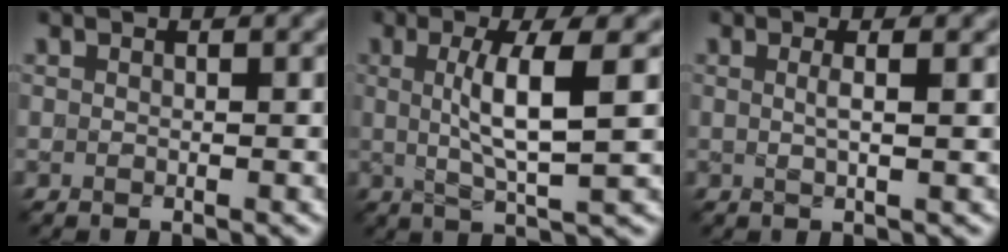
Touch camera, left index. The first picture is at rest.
{"total": 5.4, "force": [0.8, 0.9, 5.3], "torque": [-0.092, 0.001, 0.016]}
{"total": 1.3, "force": [0.2, 0.2, 1.2], "torque": [-0.018, 0.002, 0.000]}